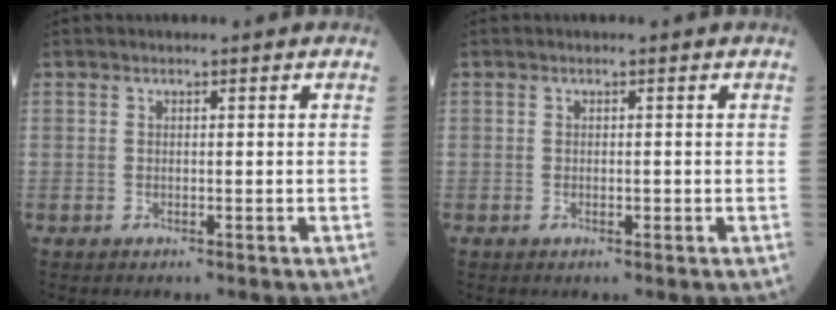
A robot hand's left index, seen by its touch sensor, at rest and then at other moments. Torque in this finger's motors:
{"motor_torque": [-0.13, 0.29, -0.05, -0.01]}